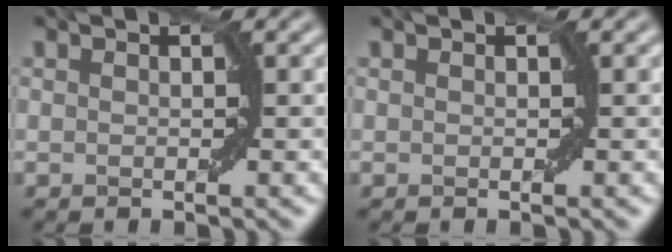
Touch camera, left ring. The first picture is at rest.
{"total": 0.0}